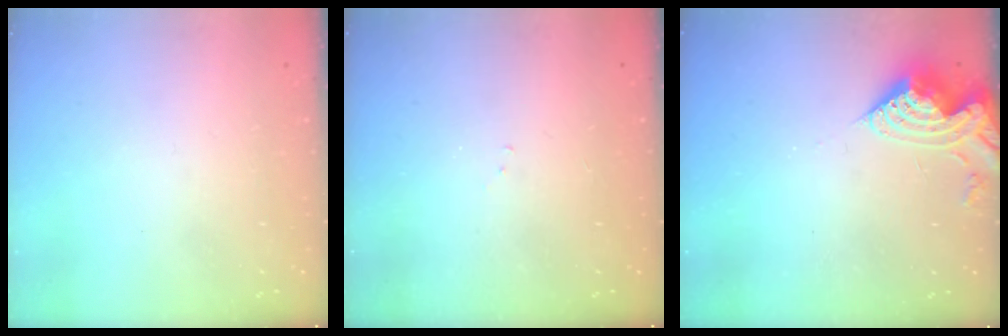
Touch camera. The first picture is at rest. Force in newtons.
{"total": 3.7, "press": 3.7, "slide": 0.6}
{"total": 9.8, "press": 9.8, "slide": 0.8}